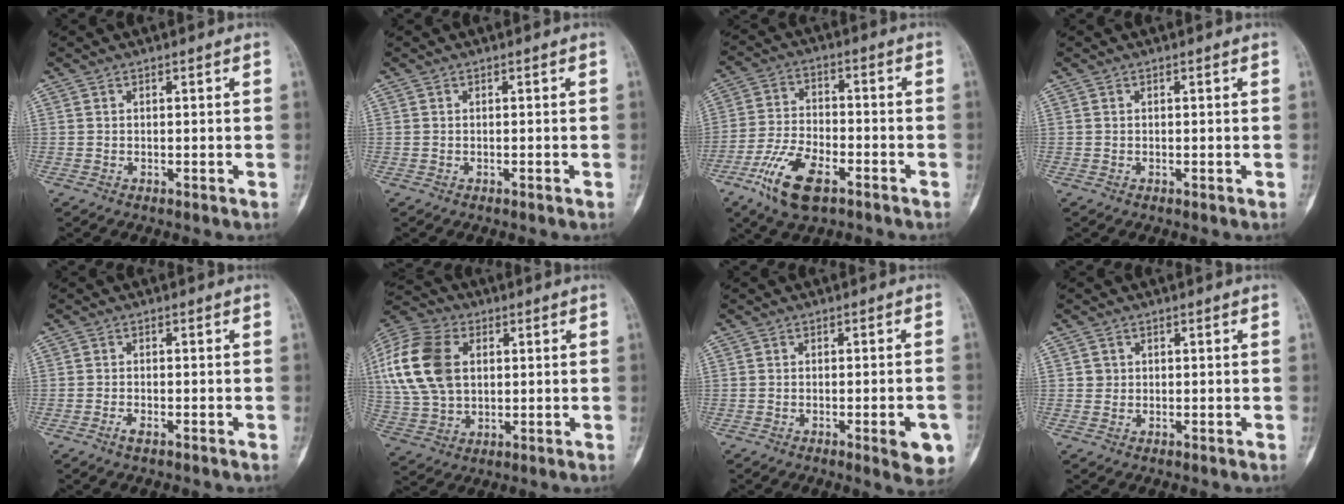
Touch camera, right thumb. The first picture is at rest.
{"total": 0.0}
{"total": 11.8, "force": [-6.5, 5.2, 8.4], "torque": [-0.168, 0.018, -0.122]}
{"total": 0.0}
{"total": 1.5, "force": [-1.0, 0.4, 1.1], "torque": [-0.026, 0.003, -0.021]}
{"total": 17.8, "force": [3.5, 12.2, 12.4], "torque": [-0.257, 0.009, 0.066]}
{"total": 6.4, "force": [-2.5, 1.6, 5.7], "torque": [-0.057, 0.002, -0.026]}
{"total": 1.3, "force": [0.2, 1.2, 0.1], "torque": [0.008, 0.003, 0.002]}